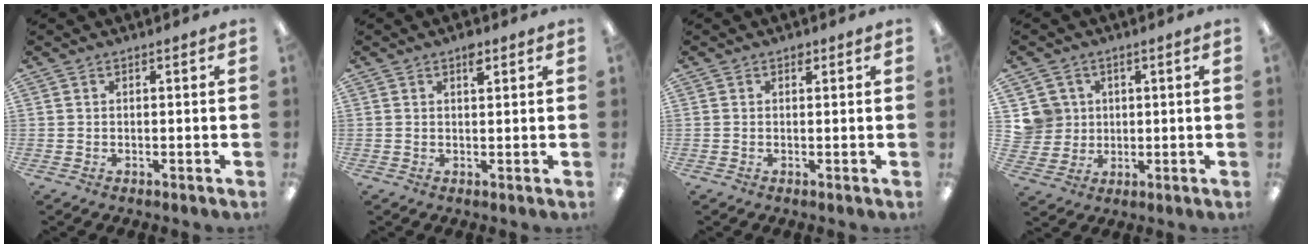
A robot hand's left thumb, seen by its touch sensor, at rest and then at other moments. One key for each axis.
{"total": 2.9, "fx": 1.8, "fy": 1.1, "fz": 2.0, "tx": -0.027, "ty": -0.005, "tz": 0.028}
{"total": 1.1, "fx": 0.7, "fy": 0.6, "fz": 0.7, "tx": -0.007, "ty": -0.002, "tz": 0.011}
{"total": 6.6, "fx": 2.2, "fy": 6.2, "fz": 0.0, "tx": -0.014, "ty": 0.003, "tz": 0.048}